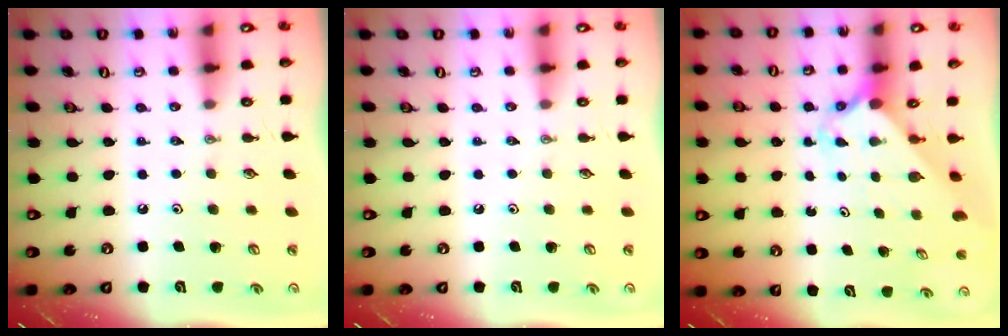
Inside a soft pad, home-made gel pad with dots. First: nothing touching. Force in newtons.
{"total": 0.0}
{"total": 2.1, "press": 2.1, "slide": 0.2}